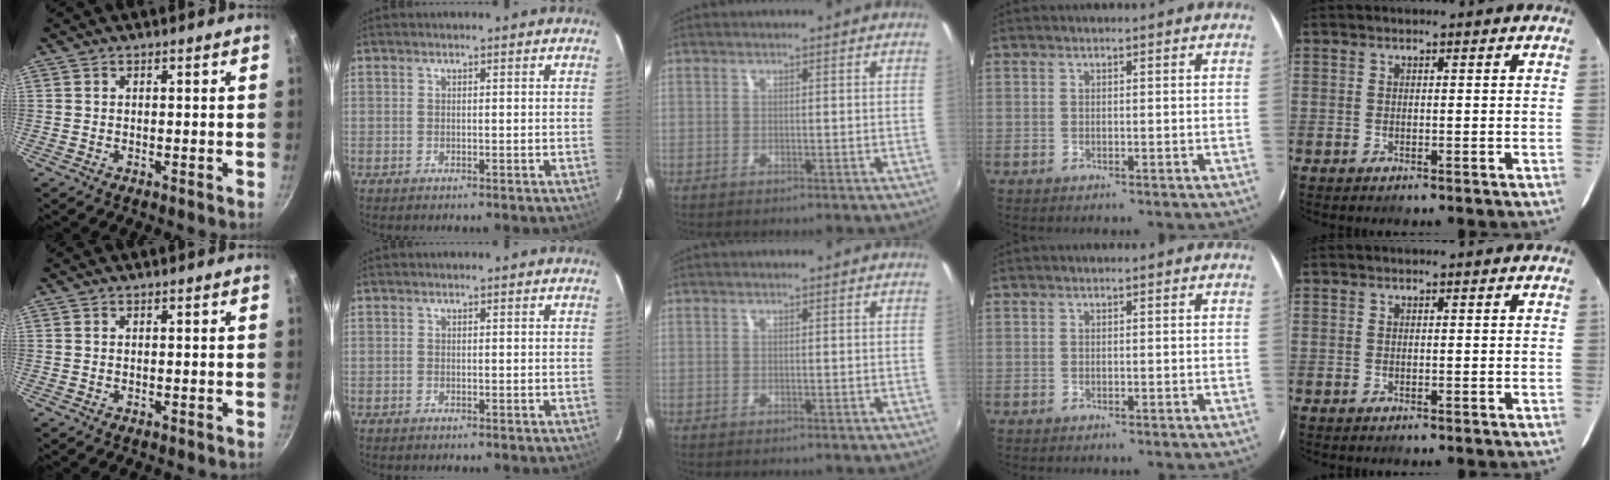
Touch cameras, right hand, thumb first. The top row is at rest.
{}